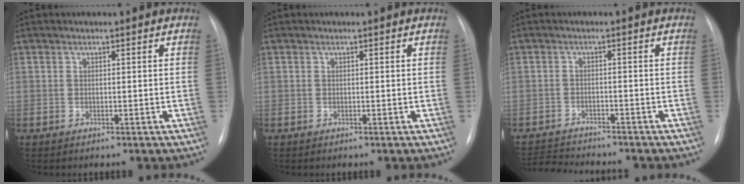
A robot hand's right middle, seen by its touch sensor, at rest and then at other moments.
{"total": 0.0}
{"total": 6.7, "force": [-6.6, 0.1, 1.3], "torque": [-0.019, -0.010, -0.105]}